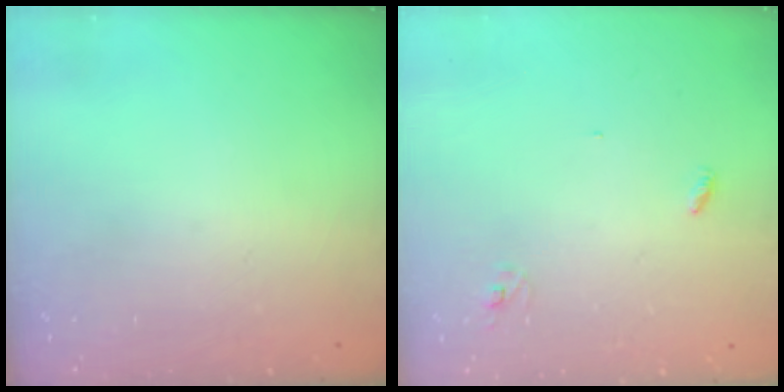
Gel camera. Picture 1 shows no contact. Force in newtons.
{"total": 2.8, "press": 2.8, "slide": 0.3}